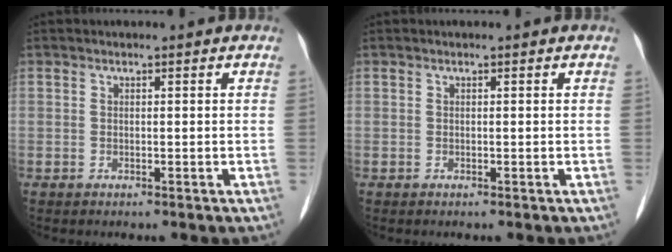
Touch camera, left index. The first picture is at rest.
{"total": 0.0}